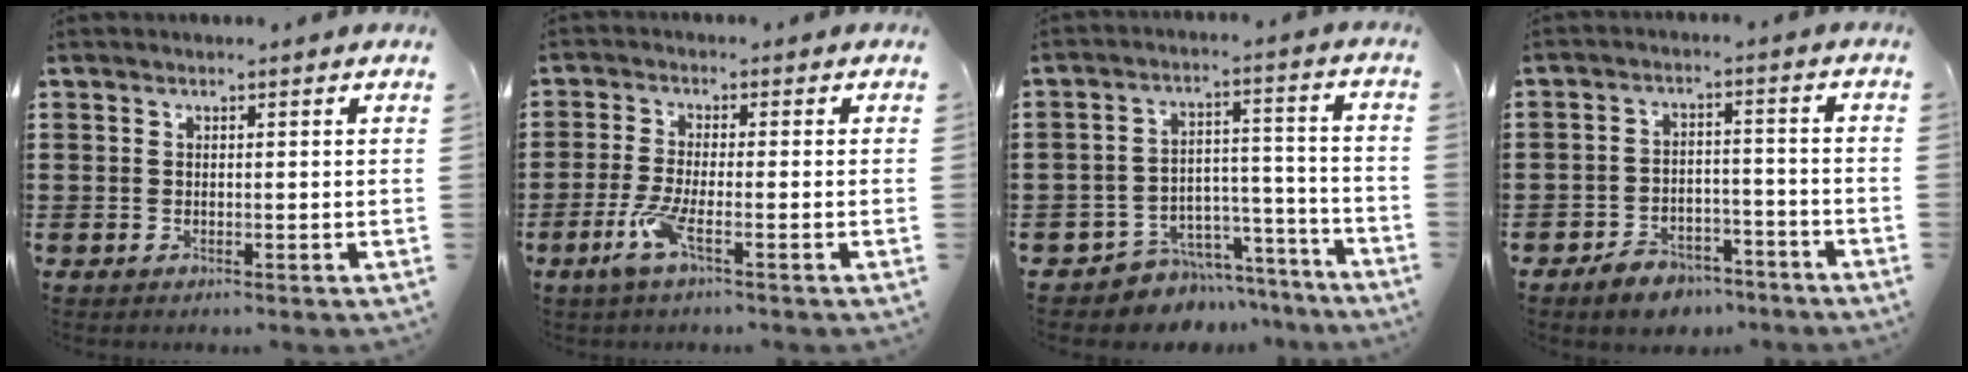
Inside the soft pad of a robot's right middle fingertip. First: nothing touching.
{"total": 4.8, "force": [-2.1, 0.6, 4.3], "torque": [-0.098, -0.015, -0.043]}
{"total": 6.1, "force": [-5.6, 2.5, 0.0], "torque": [-0.004, 0.018, -0.106]}
{"total": 4.9, "force": [-4.5, 1.6, 0.9], "torque": [-0.023, 0.012, -0.092]}